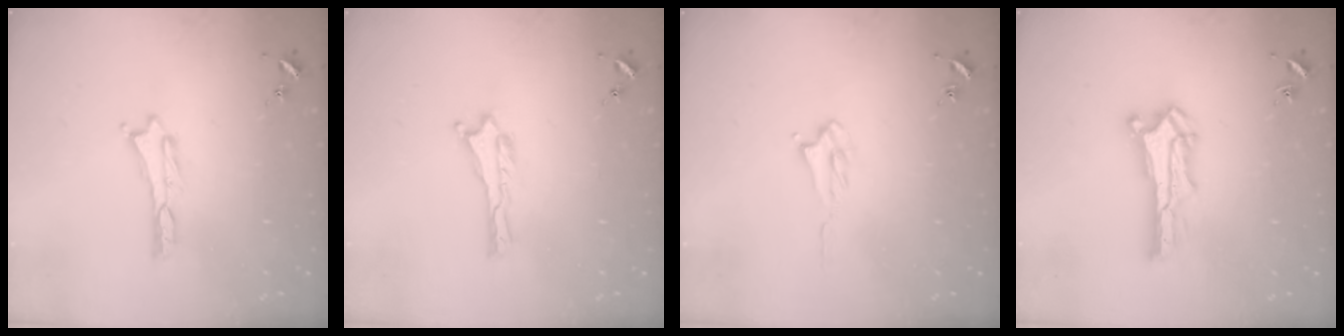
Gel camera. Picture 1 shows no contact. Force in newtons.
{"total": 0.0}
{"total": 2.1, "press": 2.0, "slide": 0.3}
{"total": 1.5, "press": 1.5, "slide": 0.2}